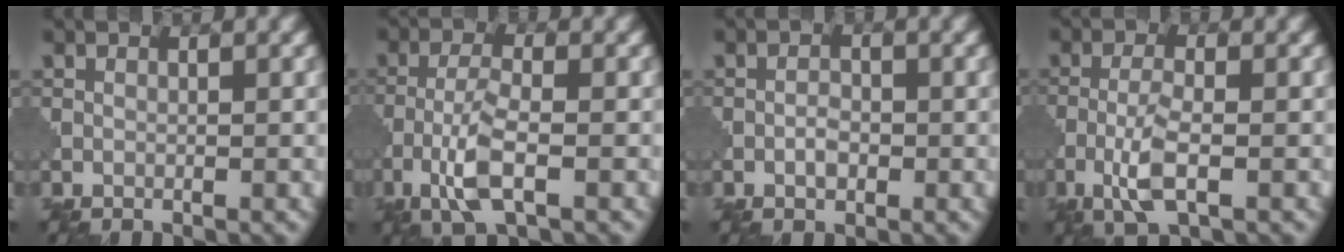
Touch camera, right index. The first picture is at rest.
{"total": 4.5, "force": [-2.0, 1.2, 3.9], "torque": [-0.084, 0.002, -0.045]}
{"total": 1.5, "force": [-0.5, 0.8, 1.1], "torque": [-0.020, 0.003, -0.012]}
{"total": 3.8, "force": [-1.4, 1.0, 3.4], "torque": [-0.073, 0.000, -0.033]}